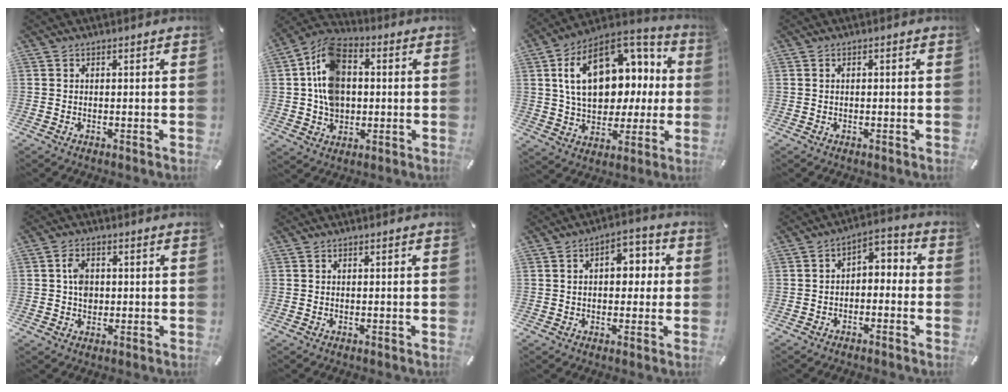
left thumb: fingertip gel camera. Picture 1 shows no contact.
{"total": 12.1, "force": [0.8, 9.5, 7.4], "torque": [-0.169, 0.012, 0.013]}
{"total": 20.9, "force": [5.3, 14.6, 14.0], "torque": [-0.234, -0.015, 0.096]}
{"total": 0.7, "force": [-0.2, 0.3, 0.5], "torque": [-0.011, 0.000, -0.003]}
{"total": 4.6, "force": [0.3, 3.6, 2.8], "torque": [-0.040, 0.003, 0.002]}
{"total": 0.0}
{"total": 7.5, "force": [0.7, 5.1, 5.5], "torque": [-0.071, 0.002, 0.003]}
{"total": 3.9, "force": [-2.6, 2.4, 1.5], "torque": [-0.026, 0.014, -0.056]}